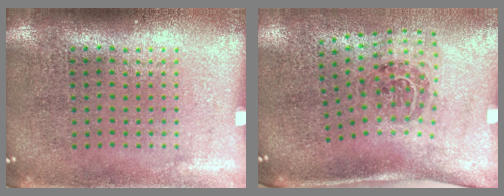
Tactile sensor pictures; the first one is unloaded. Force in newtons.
{"total": 1.8, "press": 1.1, "slide": 1.4}